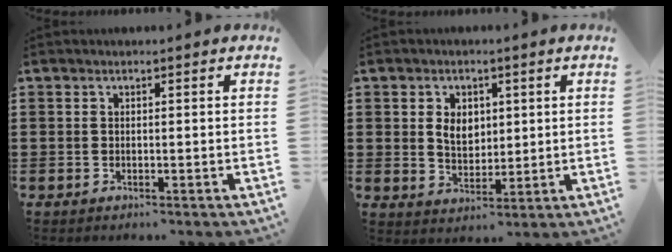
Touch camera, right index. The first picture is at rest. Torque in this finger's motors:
{"motor_torque": [0.73, 0.57, 0.39, 0.08]}